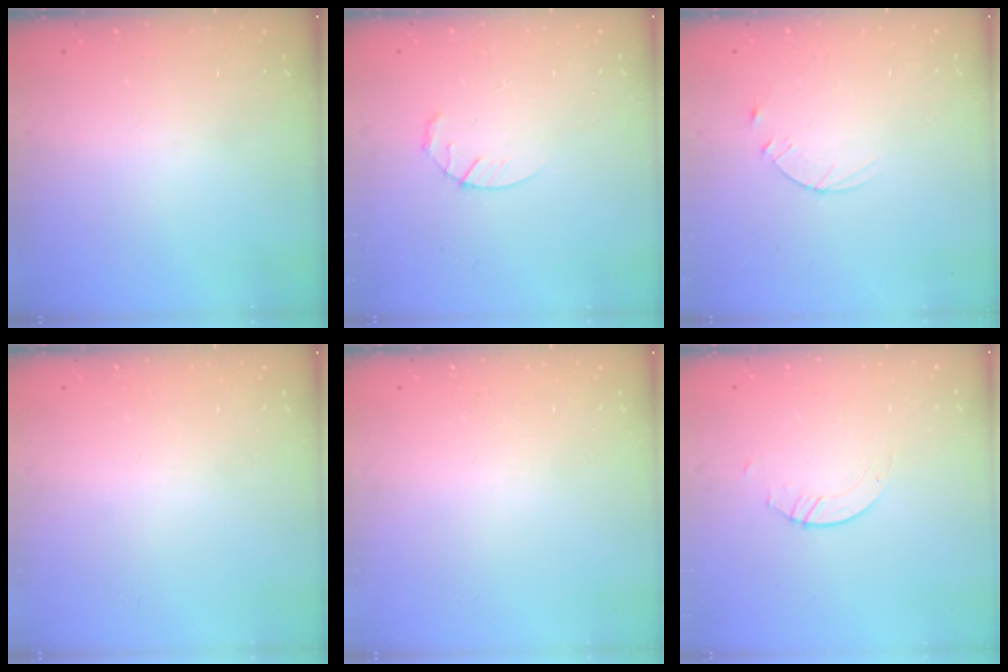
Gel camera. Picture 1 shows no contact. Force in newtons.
{"total": 3.6, "press": 3.6, "slide": 0.5}
{"total": 3.6, "press": 3.6, "slide": 0.5}
{"total": 0.0}
{"total": 0.0}
{"total": 2.1, "press": 2.1, "slide": 0.1}